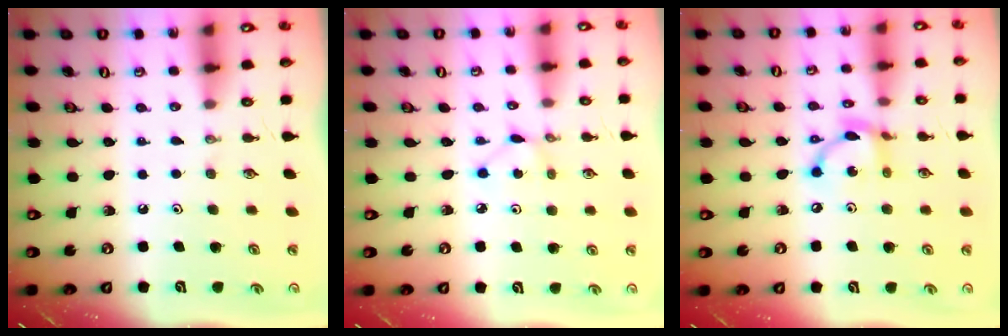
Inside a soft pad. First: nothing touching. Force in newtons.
{"total": 1.9, "press": 1.9, "slide": 0.2}
{"total": 9.6, "press": 9.6, "slide": 0.4}